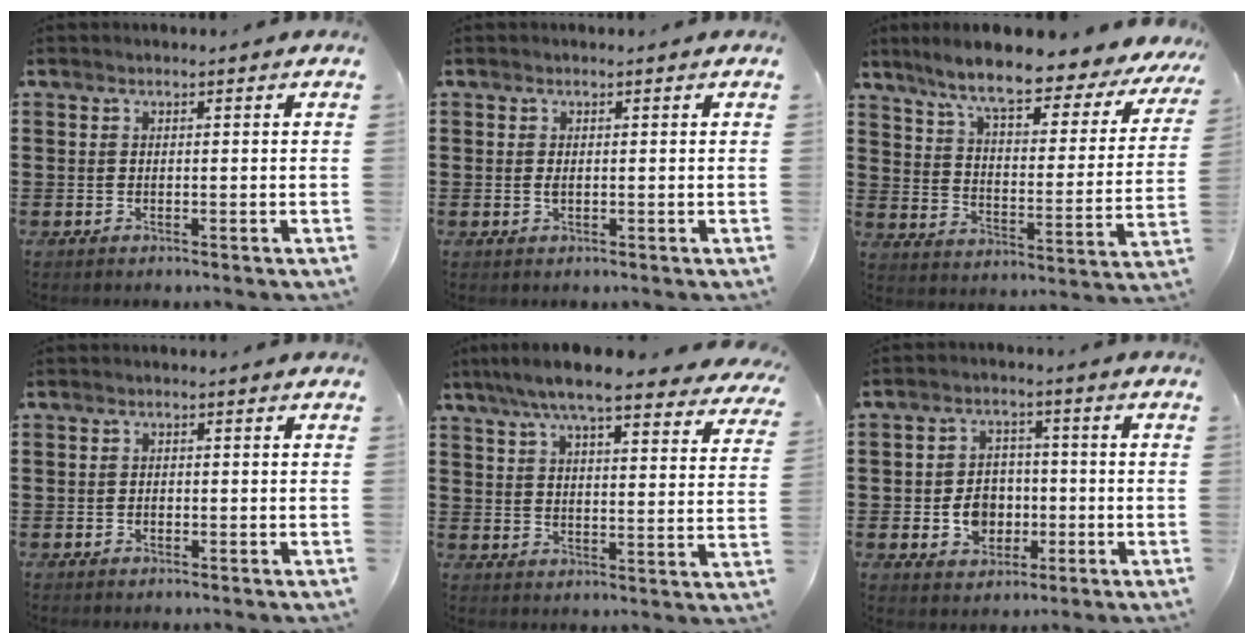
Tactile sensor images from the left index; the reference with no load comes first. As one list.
[{"total": 0.8, "force": [0.0, 0.4, 0.7], "torque": [-0.016, 0.001, -0.001]}, {"total": 9.2, "force": [7.6, 0.8, 5.2], "torque": [-0.114, -0.048, 0.120]}, {"total": 0.6, "force": [-0.4, 0.4, 0.1], "torque": [-0.005, -0.001, -0.008]}, {"total": 8.4, "force": [7.2, 0.5, 4.4], "torque": [-0.109, -0.026, 0.126]}, {"total": 6.1, "force": [-1.2, 5.1, 3.2], "torque": [-0.060, 0.011, -0.022]}]